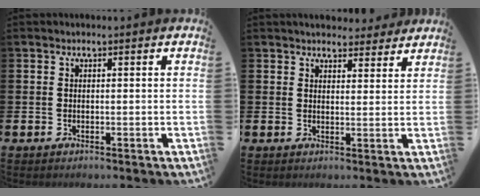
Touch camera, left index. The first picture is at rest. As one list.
[{"total": 3.8, "force": [3.7, 0.9, 0.1], "torque": [-0.001, -0.019, 0.067]}]